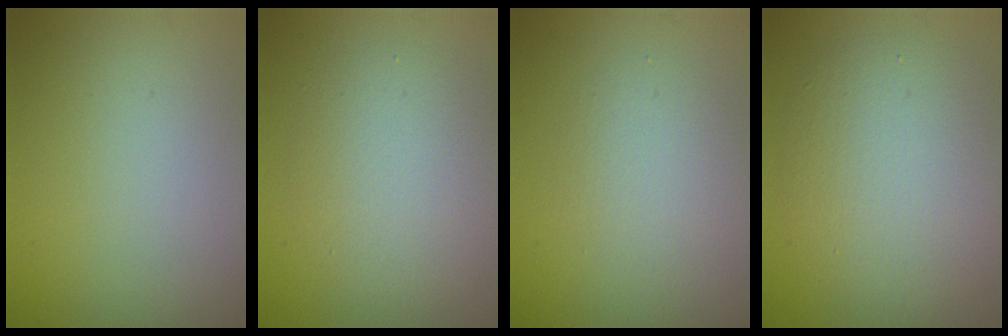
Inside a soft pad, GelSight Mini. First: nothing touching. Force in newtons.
{"total": 4.7, "press": 4.7, "slide": 0.2}
{"total": 2.4, "press": 2.4, "slide": 0.2}
{"total": 6.4, "press": 6.4, "slide": 0.3}